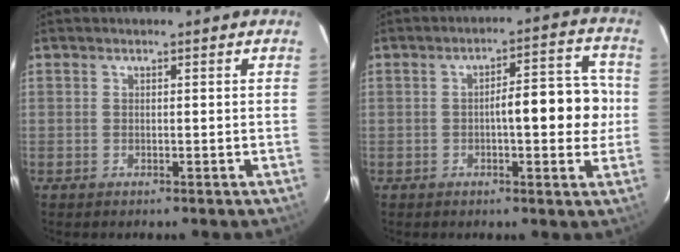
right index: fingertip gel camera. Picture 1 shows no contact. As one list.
[{"total": 9.3, "force": [-0.4, 2.7, 8.9], "torque": [-0.115, 0.028, -0.004]}]